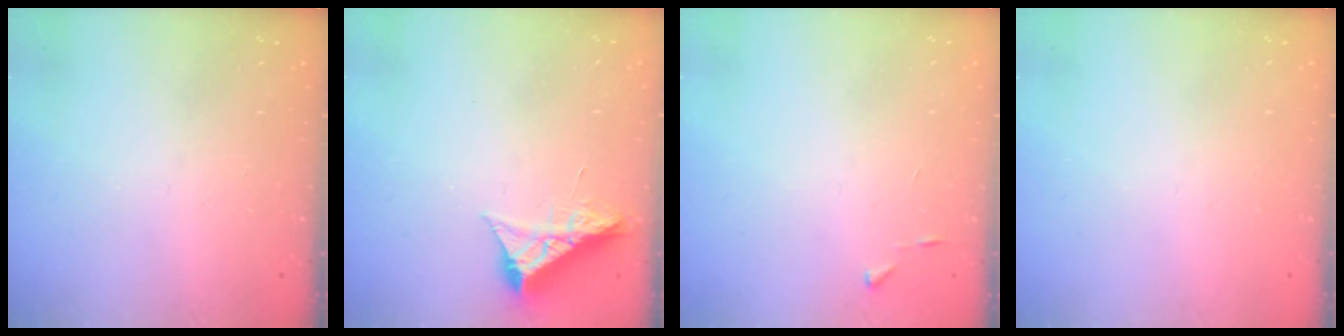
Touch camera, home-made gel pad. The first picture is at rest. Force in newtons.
{"total": 8.4, "press": 8.4, "slide": 0.4}
{"total": 2.7, "press": 2.7, "slide": 0.3}
{"total": 0.0}